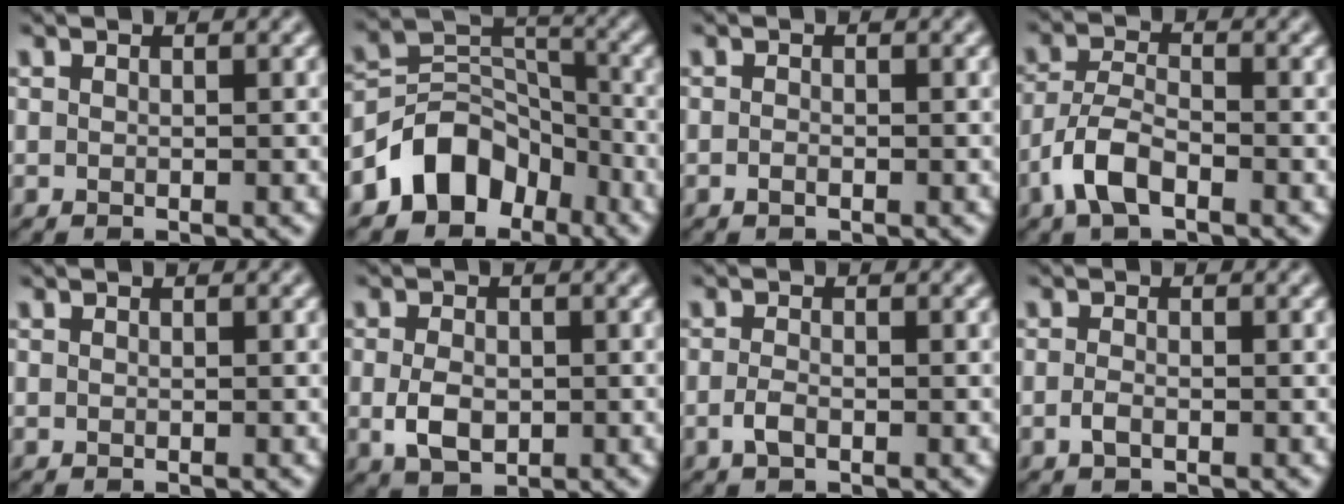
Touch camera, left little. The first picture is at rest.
{"total": 6.9, "force": [-4.3, 4.8, 2.4], "torque": [-0.013, 0.005, -0.087]}
{"total": 0.6, "force": [-0.4, 0.3, 0.3], "torque": [-0.005, -0.002, -0.009]}
{"total": 4.1, "force": [-2.4, 1.7, 2.8], "torque": [-0.056, 0.004, -0.056]}
{"total": 0.0}
{"total": 3.1, "force": [-0.6, 2.1, 2.2], "torque": [-0.046, -0.002, -0.012]}
{"total": 1.5, "force": [-0.7, 0.6, 1.1], "torque": [-0.024, 0.001, -0.017]}
{"total": 1.1, "force": [-0.6, 0.5, 0.8], "torque": [-0.018, 0.001, -0.014]}